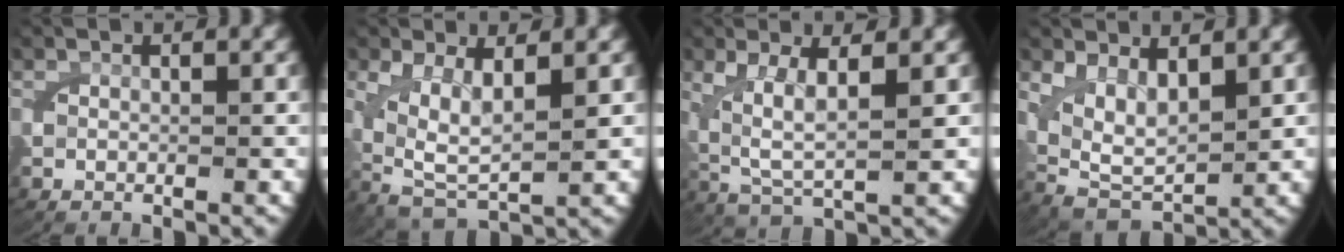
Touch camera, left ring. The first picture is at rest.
{"total": 6.3, "force": [0.9, 4.3, 4.5], "torque": [-0.121, -0.043, 0.038]}
{"total": 5.4, "force": [1.0, 3.0, 4.4], "torque": [-0.100, -0.021, 0.036]}
{"total": 6.7, "force": [1.2, 5.0, 4.3], "torque": [-0.114, -0.031, 0.031]}